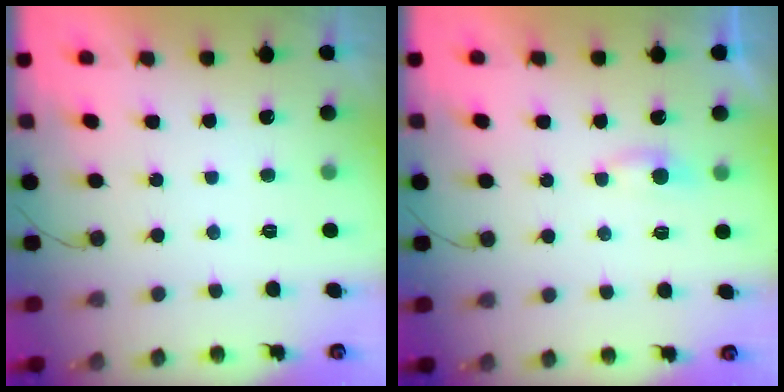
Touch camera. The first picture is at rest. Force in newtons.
{"total": 3.2, "press": 3.1, "slide": 0.5}